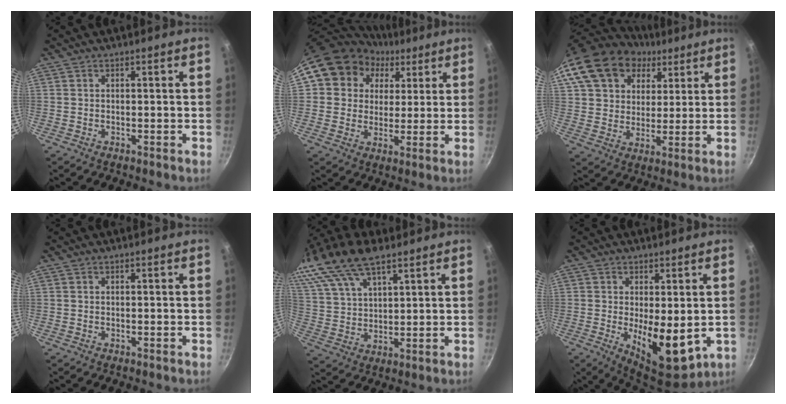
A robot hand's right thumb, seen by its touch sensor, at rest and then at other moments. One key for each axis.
{"total": 14.8, "fx": 6.1, "fy": 12.5, "fz": 5.2, "tx": -0.068, "ty": 0.010, "tz": 0.095}
{"total": 19.9, "fx": 9.1, "fy": 14.8, "fz": 9.8, "tx": -0.169, "ty": 0.012, "tz": 0.159}
{"total": 0.0}
{"total": 18.0, "fx": 11.8, "fy": 8.2, "fz": 10.8, "tx": -0.220, "ty": 0.009, "tz": 0.230}
{"total": 11.1, "fx": -1.0, "fy": 4.9, "fz": 9.9, "tx": -0.132, "ty": -0.023, "tz": 0.000}